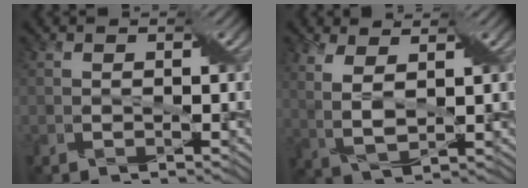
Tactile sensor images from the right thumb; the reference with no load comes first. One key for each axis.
{"total": 5.1, "fx": 2.3, "fy": 1.9, "fz": 4.1, "tx": -0.103, "ty": 0.003, "tz": 0.049}